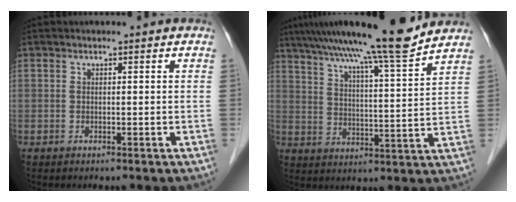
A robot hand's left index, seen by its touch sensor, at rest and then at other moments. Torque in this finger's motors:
{"motor_torque": [1.07, -1.07, 0.47, 0.21]}